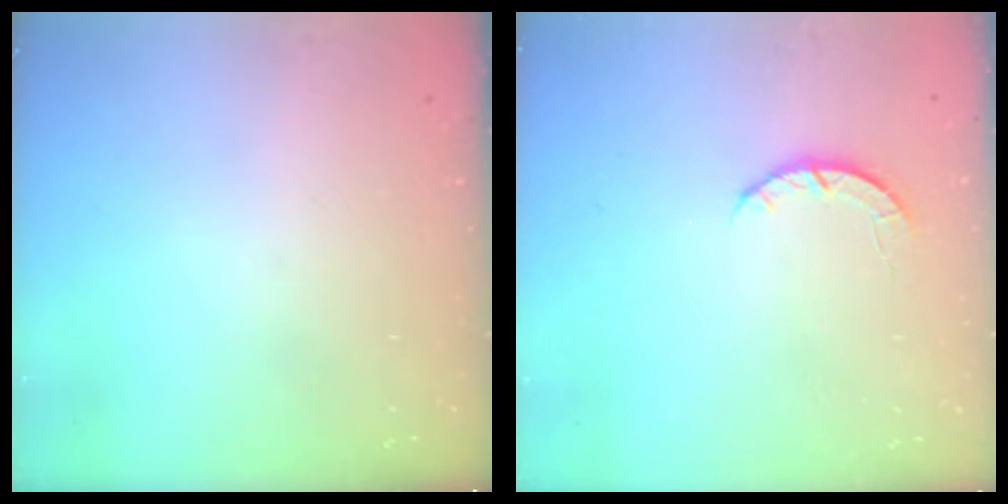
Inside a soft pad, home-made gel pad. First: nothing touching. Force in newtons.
{"total": 2.7, "press": 2.6, "slide": 0.4}